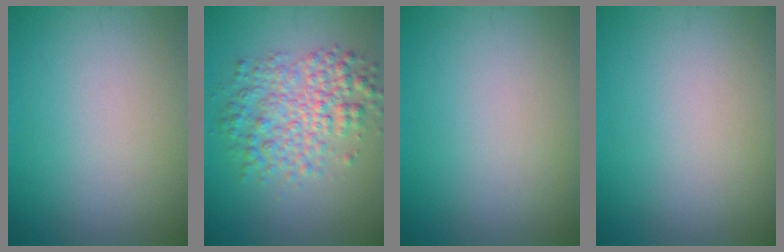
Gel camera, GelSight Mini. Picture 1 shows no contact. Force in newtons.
{"total": 5.4, "press": 5.4, "slide": 0.0}
{"total": 0.0}
{"total": 0.0}